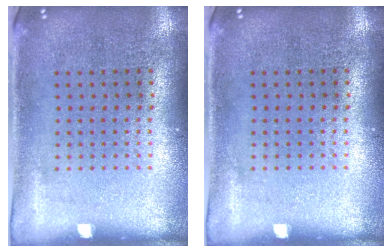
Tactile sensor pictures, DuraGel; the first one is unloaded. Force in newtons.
{"total": 0.0}